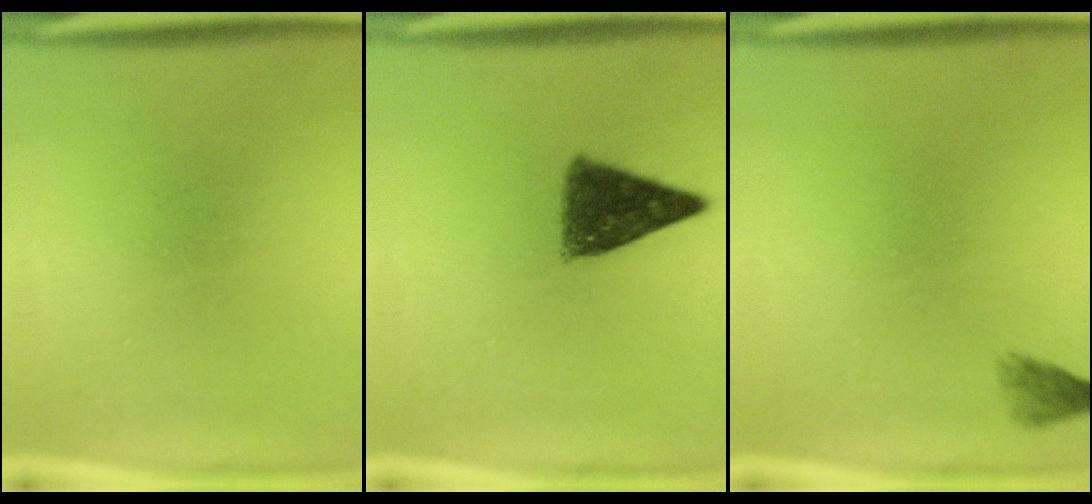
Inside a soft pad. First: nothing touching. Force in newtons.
{"total": 8.7}
{"total": 1.5}